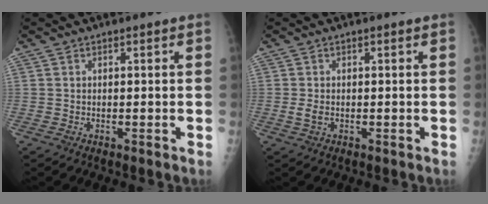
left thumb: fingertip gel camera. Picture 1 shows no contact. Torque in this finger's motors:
{"motor_torque": [-0.43, -0.05, 0.37, 0.06, 0.00]}